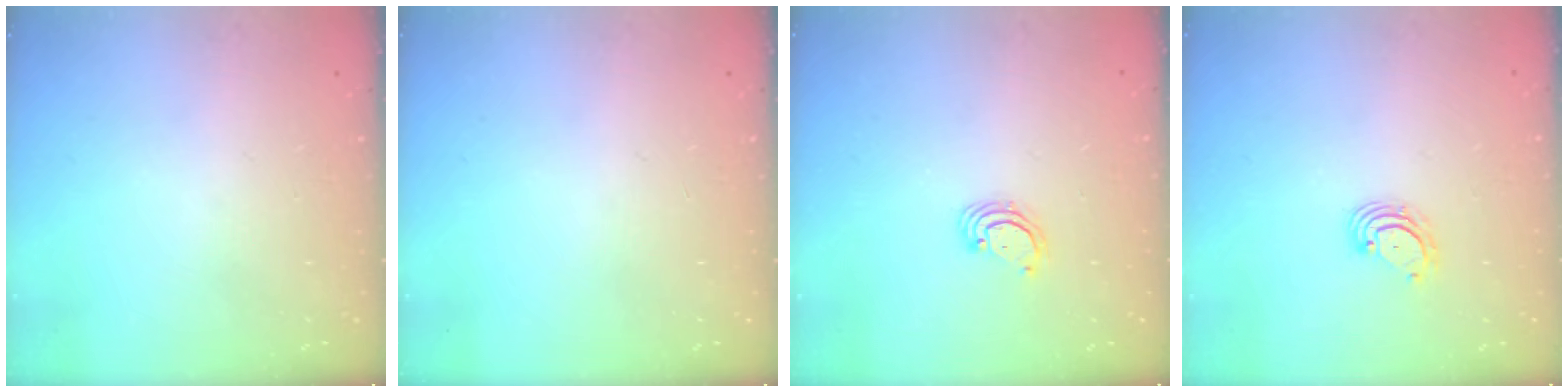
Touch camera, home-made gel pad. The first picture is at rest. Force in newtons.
{"total": 0.0}
{"total": 2.4, "press": 2.4, "slide": 0.2}
{"total": 3.5, "press": 3.5, "slide": 0.4}